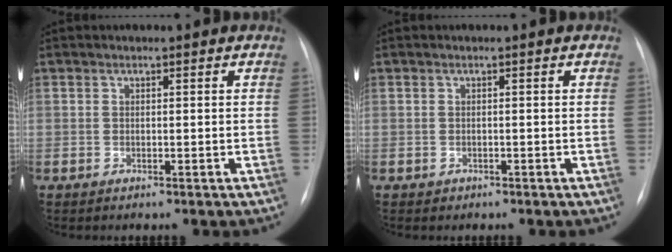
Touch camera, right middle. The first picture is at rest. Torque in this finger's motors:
{"motor_torque": [0.21, -0.15, 0.03, 0.00]}